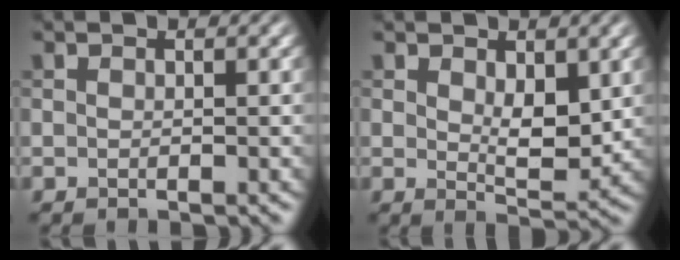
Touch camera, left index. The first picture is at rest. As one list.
[{"total": 3.8, "force": [0.9, 2.0, 3.1], "torque": [-0.054, -0.011, 0.018]}]